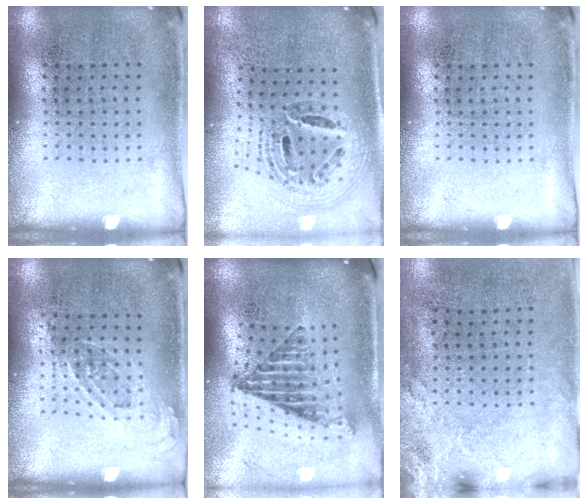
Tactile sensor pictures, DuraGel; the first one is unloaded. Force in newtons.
{"total": 1.6, "press": 1.4, "slide": 0.8}
{"total": 0.0}
{"total": 0.7, "press": 0.7, "slide": 0.3}
{"total": 2.6, "press": 1.7, "slide": 1.9}
{"total": 2.6, "press": 2.1, "slide": 1.5}